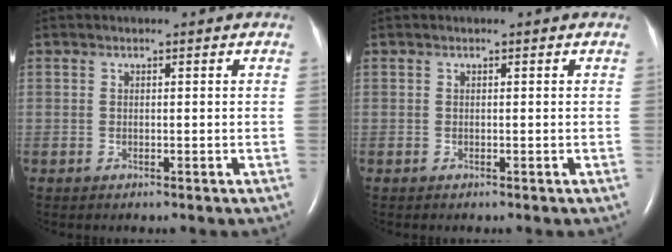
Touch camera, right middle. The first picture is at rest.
{"total": 0.0}